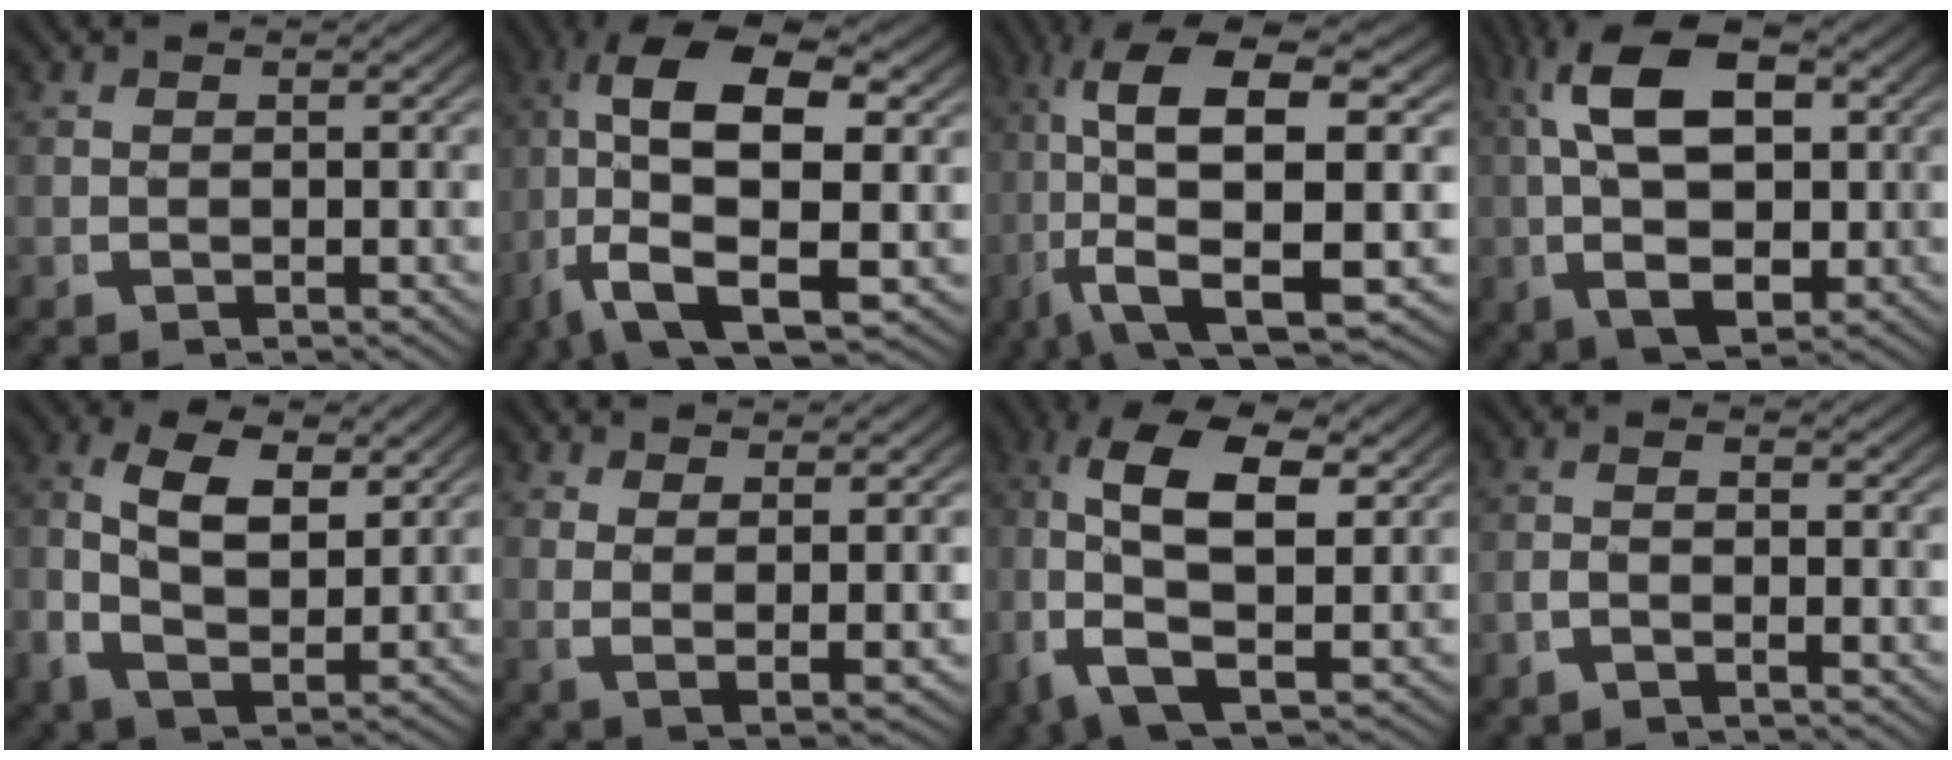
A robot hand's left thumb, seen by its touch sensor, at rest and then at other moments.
{"total": 12.7, "force": [-1.2, 6.9, 10.6], "torque": [-0.231, -0.063, 0.008]}
{"total": 13.8, "force": [-2.0, 6.8, 11.8], "torque": [-0.273, -0.064, 0.000]}
{"total": 11.9, "force": [1.5, 6.8, 9.7], "torque": [-0.194, -0.015, 0.034]}
{"total": 8.0, "force": [1.0, 5.0, 6.2], "torque": [-0.132, -0.023, 0.027]}
{"total": 3.2, "force": [1.3, 0.9, 2.8], "torque": [-0.058, -0.014, 0.036]}
{"total": 11.3, "force": [1.4, 6.6, 9.1], "torque": [-0.212, -0.043, 0.042]}
{"total": 1.7, "force": [-1.0, 0.3, 1.4], "torque": [-0.035, -0.001, -0.020]}